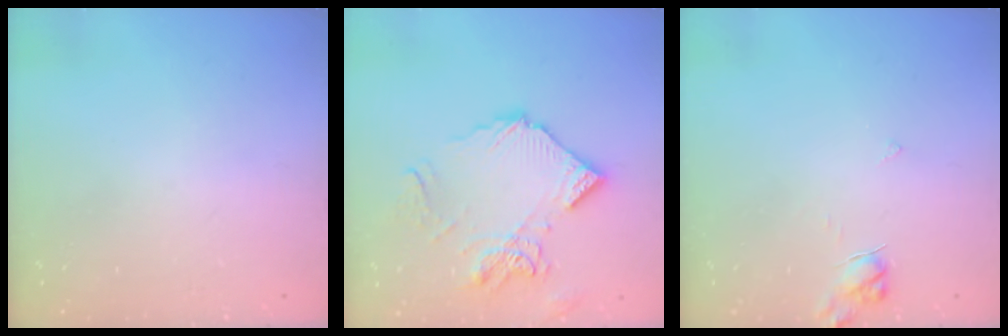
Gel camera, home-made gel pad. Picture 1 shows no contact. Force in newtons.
{"total": 13.4, "press": 13.3, "slide": 1.5}
{"total": 5.1, "press": 5.1, "slide": 0.4}